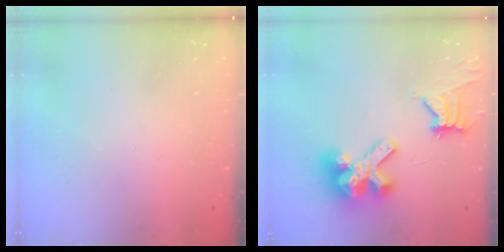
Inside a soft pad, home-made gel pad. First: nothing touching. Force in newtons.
{"total": 13.0, "press": 12.9, "slide": 1.6}